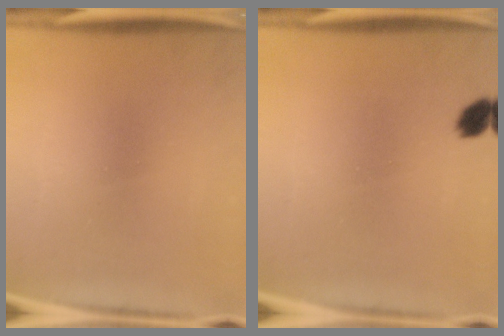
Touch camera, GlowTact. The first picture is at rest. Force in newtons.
{"total": 2.9}